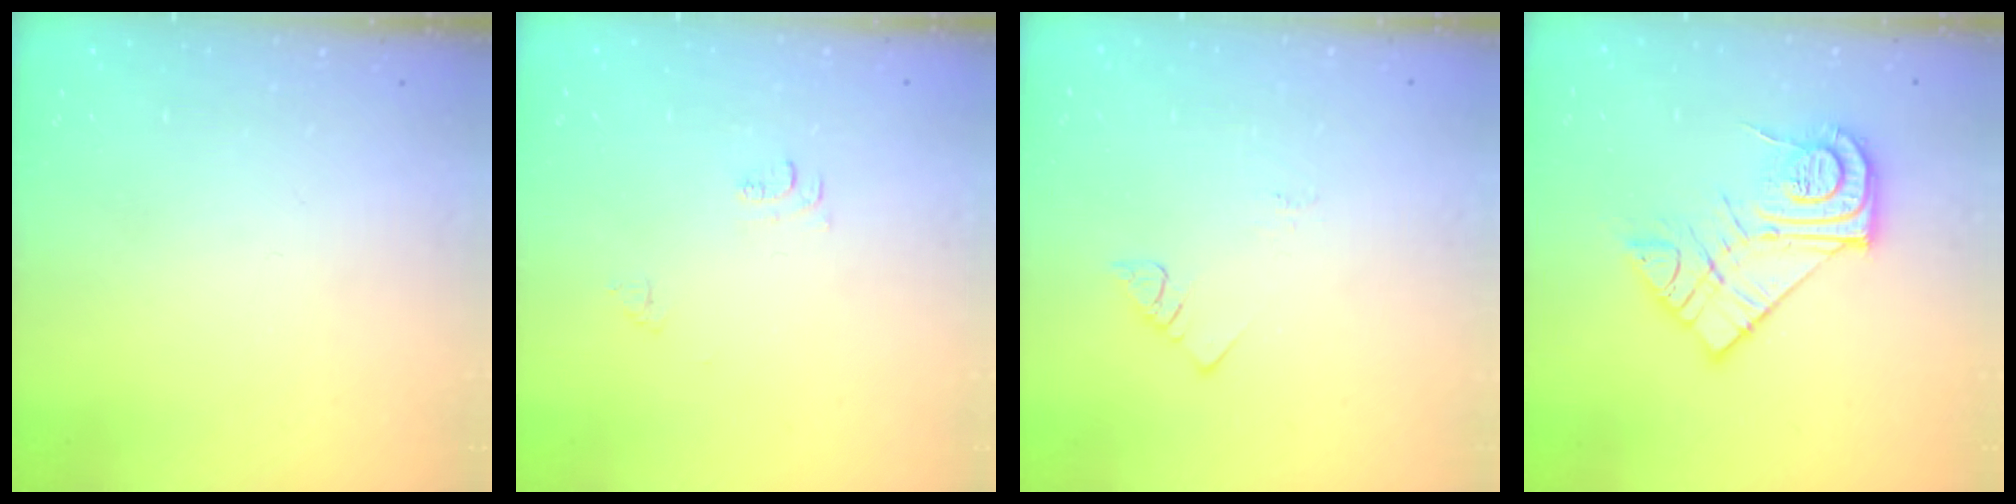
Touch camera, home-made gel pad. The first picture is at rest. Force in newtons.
{"total": 3.9, "press": 3.9, "slide": 0.5}
{"total": 2.8, "press": 2.8, "slide": 0.4}
{"total": 15.9, "press": 15.9, "slide": 1.0}